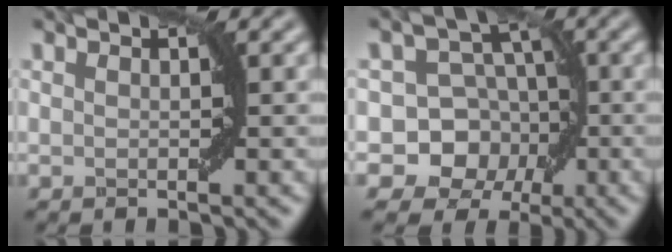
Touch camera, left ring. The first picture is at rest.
{"total": 8.5, "force": [-2.5, 7.8, 2.4], "torque": [-0.021, 0.020, -0.064]}